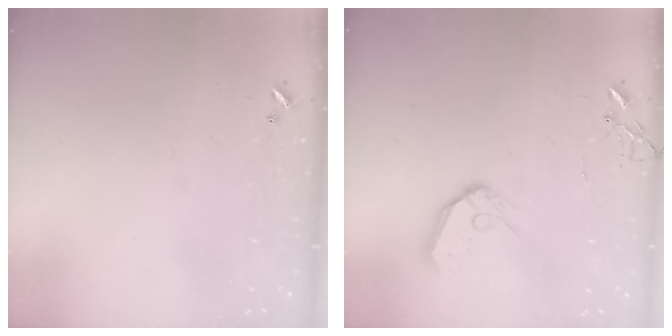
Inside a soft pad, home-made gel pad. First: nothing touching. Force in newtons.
{"total": 10.5, "press": 10.5, "slide": 1.3}